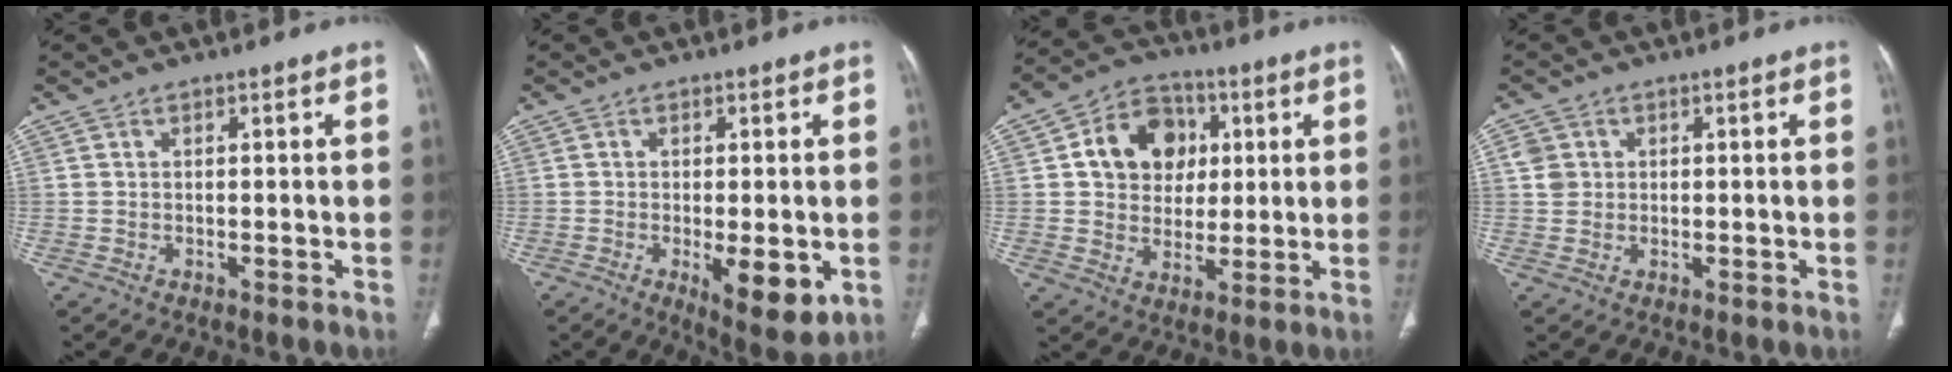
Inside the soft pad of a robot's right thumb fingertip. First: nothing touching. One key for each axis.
{"total": 9.0, "fx": -2.3, "fy": 3.1, "fz": 8.2, "tx": -0.110, "ty": -0.021, "tz": -0.028}
{"total": 12.8, "fx": 3.0, "fy": 10.4, "fz": 6.7, "tx": -0.068, "ty": 0.004, "tz": 0.047}
{"total": 3.0, "fx": 0.8, "fy": 2.8, "fz": 0.8, "tx": -0.001, "ty": 0.000, "tz": 0.015}